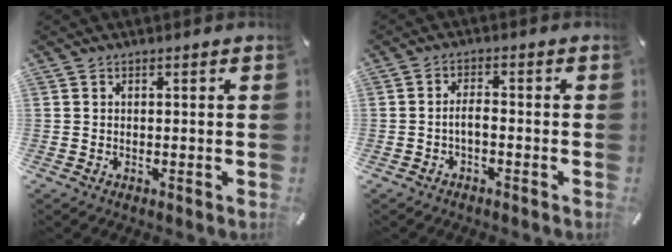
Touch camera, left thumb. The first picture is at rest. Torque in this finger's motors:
{"motor_torque": [-0.22, 0.44, 0.39, 0.17, 0.00]}